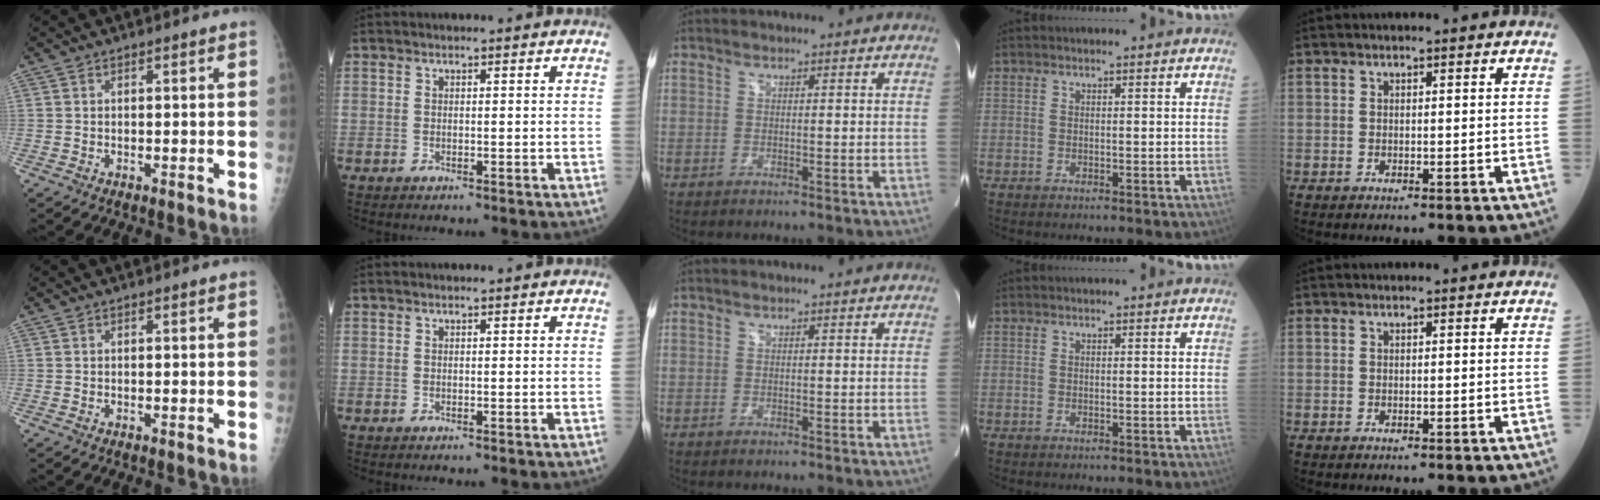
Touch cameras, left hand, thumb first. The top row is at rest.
{}